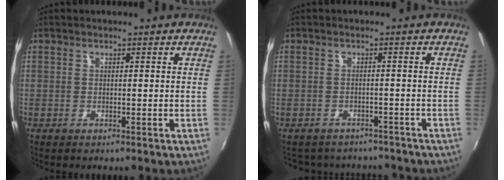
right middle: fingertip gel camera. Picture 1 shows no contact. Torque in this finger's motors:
{"motor_torque": [0.06, -0.18, 0.01, 0.01]}